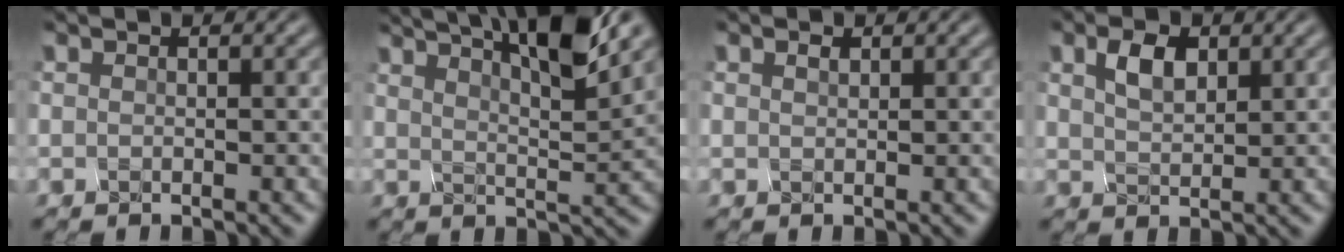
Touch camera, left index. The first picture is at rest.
{"total": 8.3, "force": [5.5, 1.2, 6.1], "torque": [-0.087, 0.020, 0.094]}
{"total": 1.1, "force": [-0.1, -0.5, -1.0], "torque": [0.004, -0.002, 0.018]}
{"total": 0.9, "force": [0.8, 0.4, 0.3], "torque": [-0.028, 0.002, 0.037]}